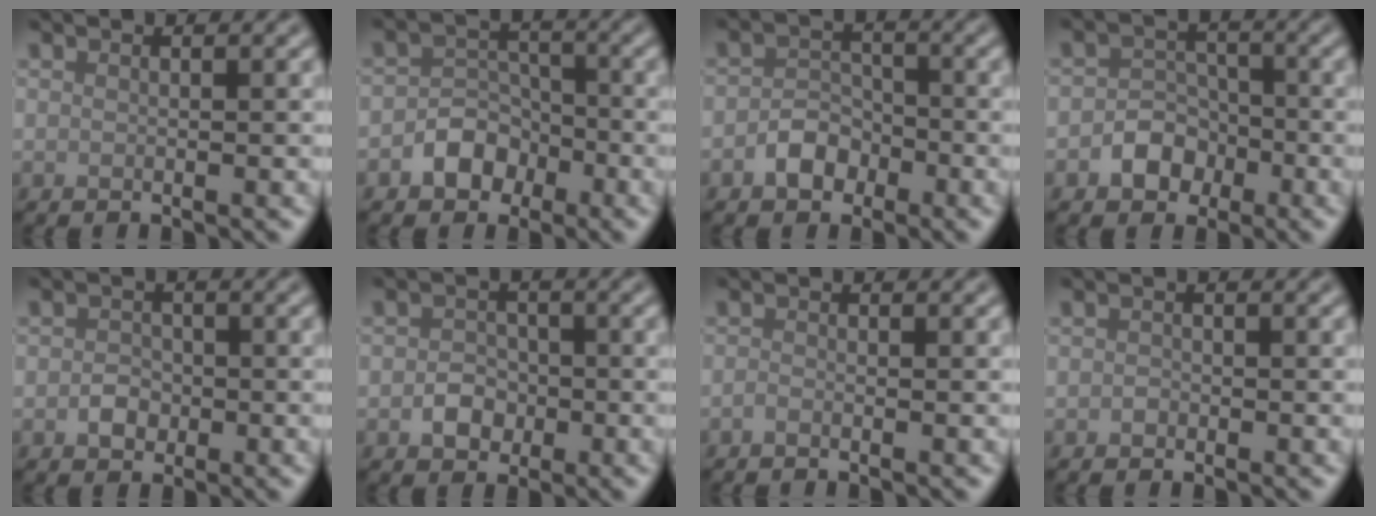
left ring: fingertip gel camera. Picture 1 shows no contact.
{"total": 3.3, "force": [-1.7, 2.5, 1.2], "torque": [-0.009, 0.007, -0.031]}
{"total": 2.7, "force": [-1.5, 2.0, 1.1], "torque": [-0.014, 0.007, -0.030]}
{"total": 3.1, "force": [-1.4, 2.5, 1.2], "torque": [-0.008, 0.006, -0.023]}
{"total": 1.7, "force": [-0.5, 1.4, 0.8], "torque": [-0.009, 0.000, -0.014]}
{"total": 2.3, "force": [-0.8, 1.9, 1.0], "torque": [-0.011, 0.000, -0.019]}
{"total": 0.5, "force": [-0.4, 0.1, 0.3], "torque": [-0.006, -0.001, -0.010]}
{"total": 0.6, "force": [-0.2, 0.5, 0.2], "torque": [-0.001, -0.003, -0.006]}